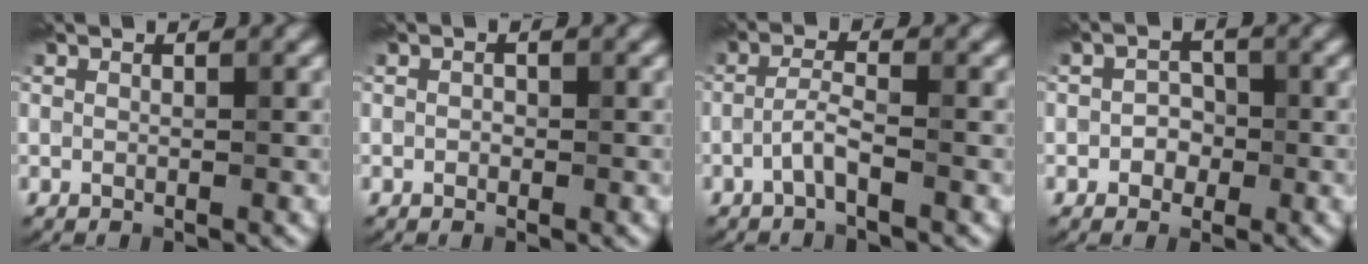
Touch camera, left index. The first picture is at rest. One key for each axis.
{"total": 0.6, "fx": 0.0, "fy": 0.5, "fz": 0.3, "tx": -0.002, "ty": -0.004, "tz": -0.003}
{"total": 2.1, "fx": -1.1, "fy": 0.3, "fz": 1.8, "tx": -0.036, "ty": 0.009, "tz": -0.028}
{"total": 1.7, "fx": -0.5, "fy": 1.5, "fz": 0.8, "tx": -0.006, "ty": 0.002, "tz": -0.012}